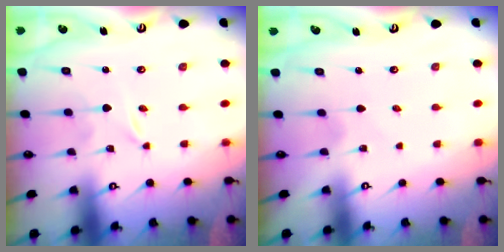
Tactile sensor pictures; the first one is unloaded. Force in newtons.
{"total": 3.1, "press": 3.1, "slide": 0.4}